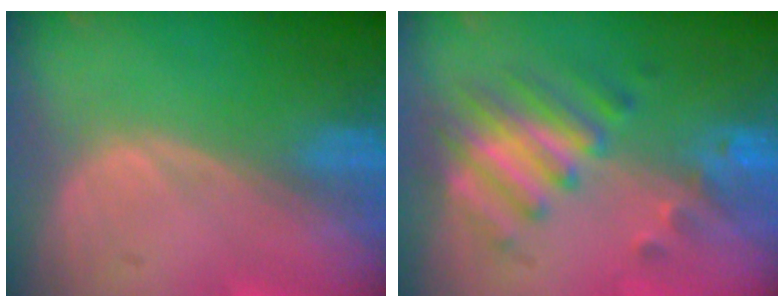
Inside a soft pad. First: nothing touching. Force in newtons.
{"total": 8.1, "press": 7.1, "slide": 4.0}